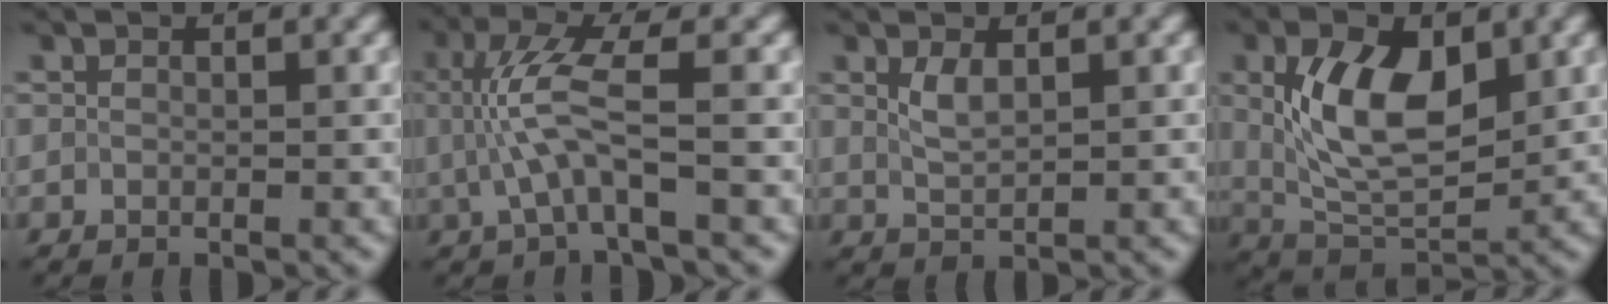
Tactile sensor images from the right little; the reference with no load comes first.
{"total": 4.9, "force": [0.2, 0.9, 4.8], "torque": [-0.113, 0.004, 0.006]}
{"total": 1.9, "force": [0.9, 0.7, 1.5], "torque": [-0.037, 0.001, 0.022]}
{"total": 8.2, "force": [1.9, 4.1, 6.8], "torque": [-0.135, 0.004, 0.037]}